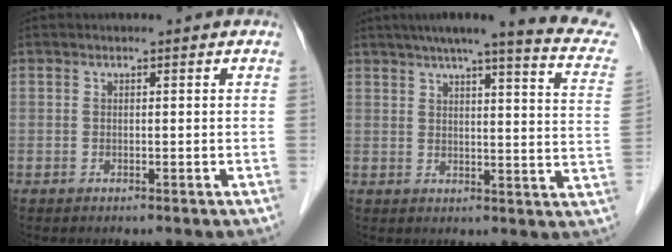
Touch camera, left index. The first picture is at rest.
{"total": 18.6, "force": [15.4, 0.9, 10.3], "torque": [-0.135, -0.021, 0.170]}